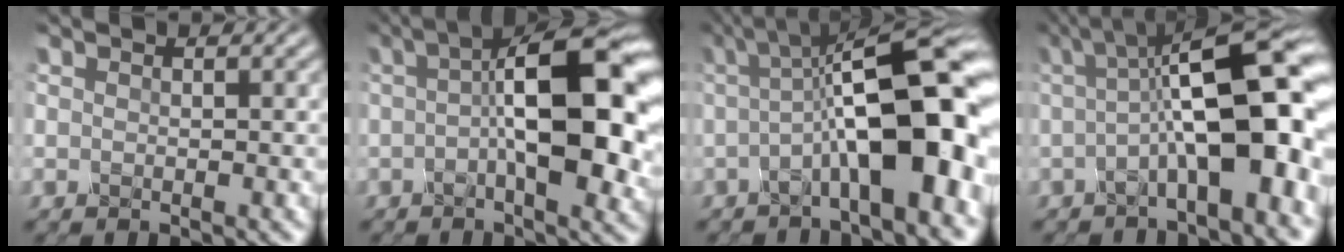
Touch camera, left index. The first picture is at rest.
{"total": 11.5, "force": [0.2, 3.6, 11.0], "torque": [-0.159, 0.012, -0.006]}
{"total": 12.4, "force": [-0.7, 3.5, 11.9], "torque": [-0.176, 0.022, -0.018]}
{"total": 11.5, "force": [0.0, 3.4, 11.0], "torque": [-0.158, 0.023, -0.008]}